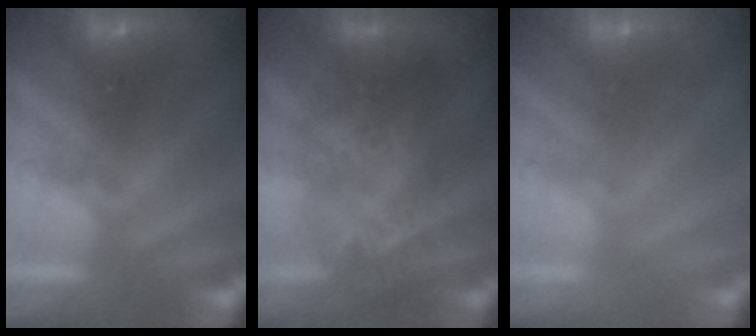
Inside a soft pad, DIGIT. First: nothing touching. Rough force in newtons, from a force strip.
{"total": 3.7}
{"total": 1.8}